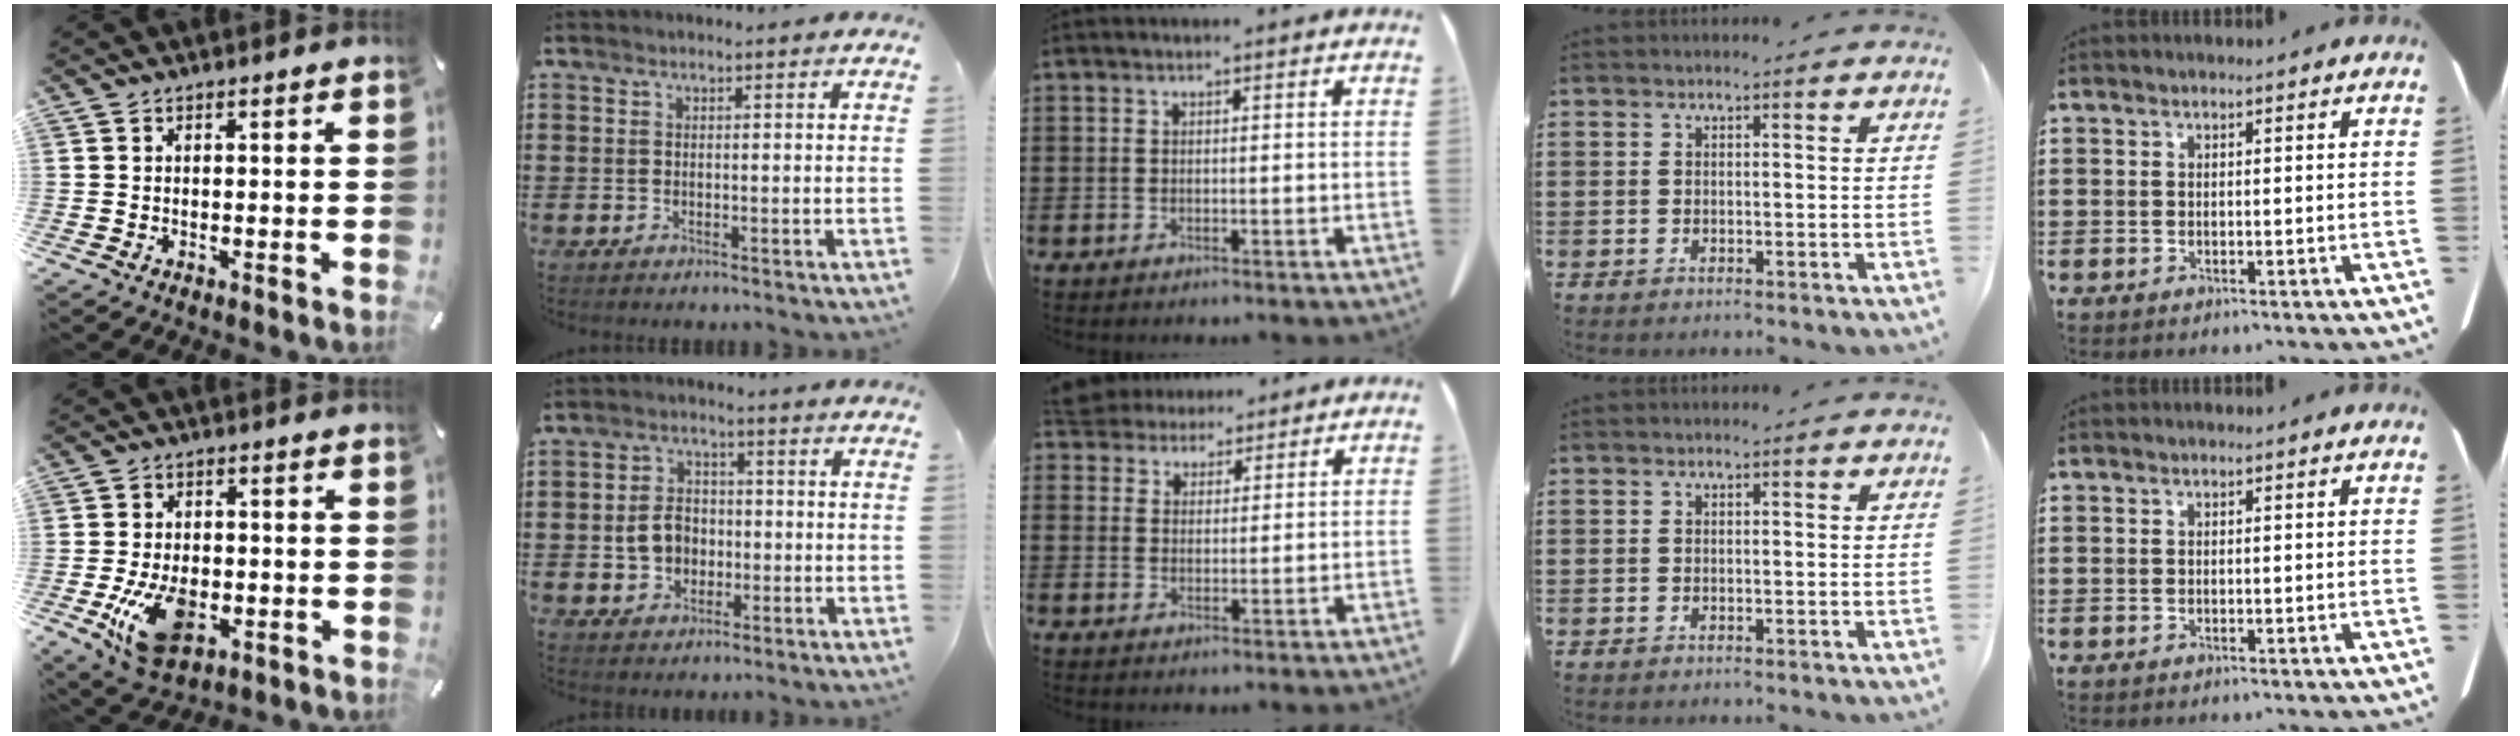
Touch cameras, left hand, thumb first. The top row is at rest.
{"thumb": {"total": 12.9, "force": [-3.4, 8.4, 9.2], "torque": [-0.169, -0.004, -0.059]}, "index": {"total": 5.2, "force": [-0.7, 4.2, 3.0], "torque": [-0.065, 0.002, -0.019]}, "middle": {"total": 4.1, "force": [3.8, 1.5, 0.1], "torque": [-0.019, -0.009, 0.074]}}